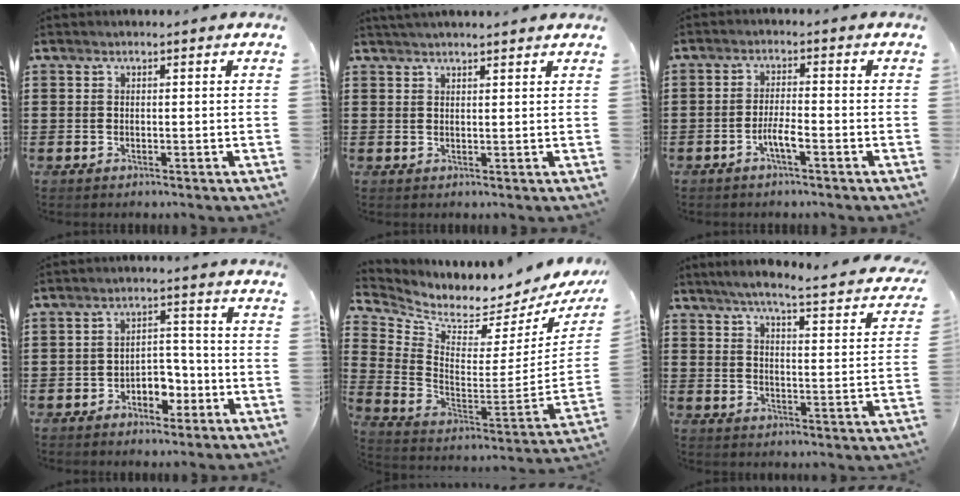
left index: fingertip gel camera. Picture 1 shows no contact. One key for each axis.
{"total": 1.8, "fx": 1.8, "fy": 0.1, "fz": 0.3, "tx": -0.009, "ty": 0.003, "tz": 0.035}
{"total": 3.3, "fx": -1.7, "fy": 0.5, "fz": 2.8, "tx": -0.055, "ty": 0.001, "tz": -0.032}
{"total": 4.1, "fx": -2.6, "fy": 2.5, "fz": 1.9, "tx": -0.039, "ty": 0.010, "tz": -0.053}
{"total": 3.7, "fx": 3.1, "fy": 1.2, "fz": 1.4, "tx": -0.053, "ty": -0.052, "tz": 0.048}
{"total": 4.7, "fx": 4.0, "fy": -0.3, "fz": 2.4, "tx": -0.060, "ty": -0.036, "tz": 0.057}